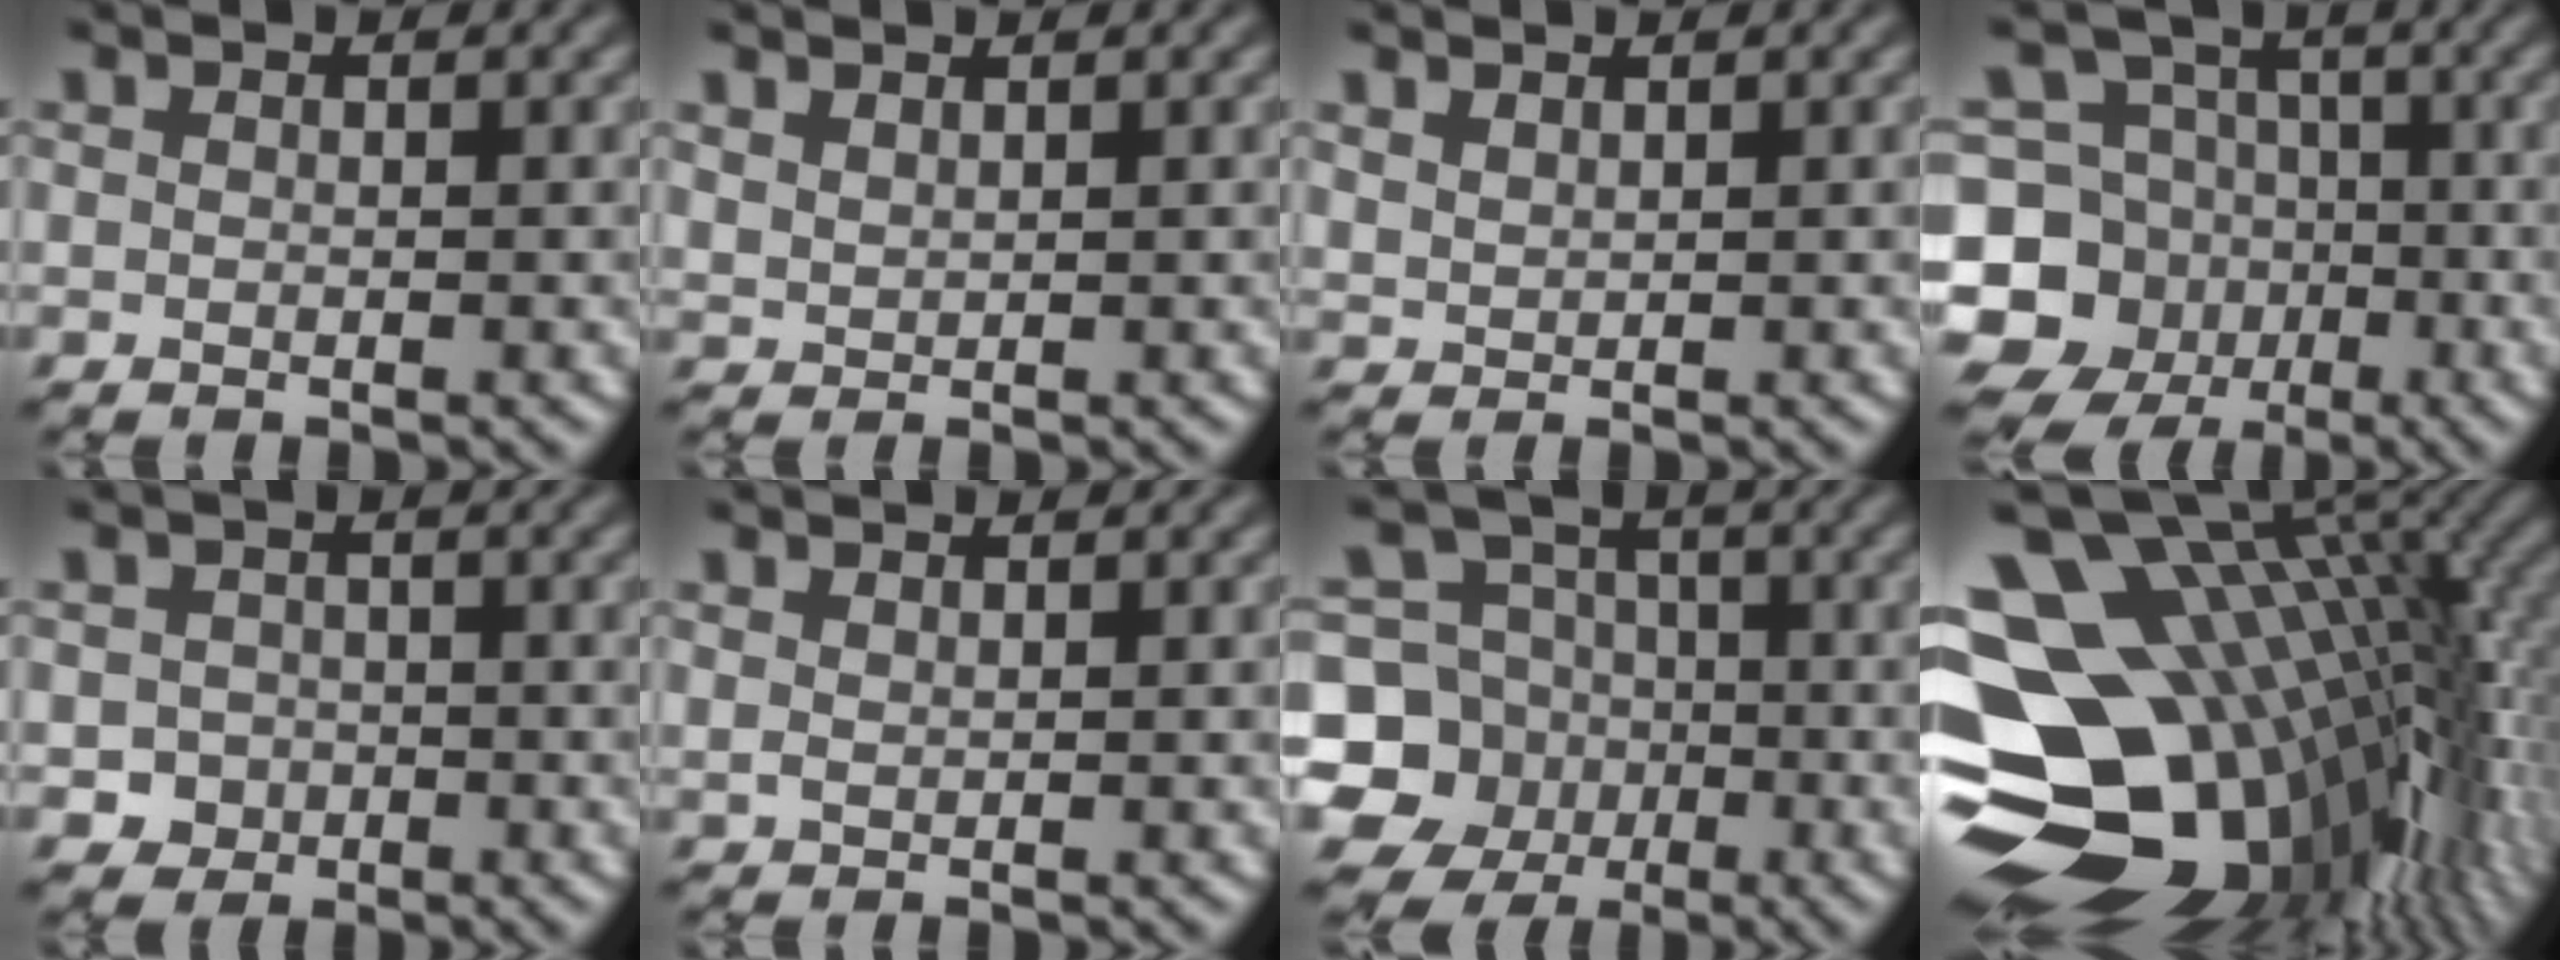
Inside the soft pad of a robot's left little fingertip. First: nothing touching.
{"total": 0.9, "force": [0.8, 0.3, 0.3], "torque": [-0.010, 0.002, 0.019]}
{"total": 0.9, "force": [0.8, 0.3, 0.4], "torque": [-0.011, 0.001, 0.017]}
{"total": 10.0, "force": [-3.6, 8.8, 3.0], "torque": [-0.058, -0.001, -0.090]}
{"total": 1.8, "force": [-0.7, 1.6, 0.4], "torque": [0.003, -0.001, -0.016]}
{"total": 0.6, "force": [0.5, 0.1, 0.2], "torque": [-0.008, 0.000, 0.012]}
{"total": 10.9, "force": [-3.3, 10.0, 2.8], "torque": [-0.069, -0.004, -0.084]}
{"total": 19.1, "force": [-1.7, 11.8, 14.9], "torque": [-0.240, -0.010, -0.017]}